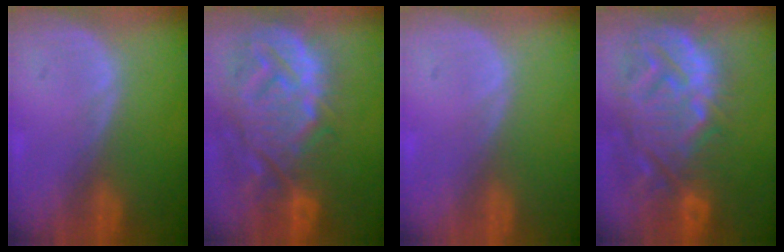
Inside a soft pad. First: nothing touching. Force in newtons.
{"total": 14.3, "press": 12.3, "slide": 7.4}
{"total": 0.0}
{"total": 14.4, "press": 12.4, "slide": 7.4}